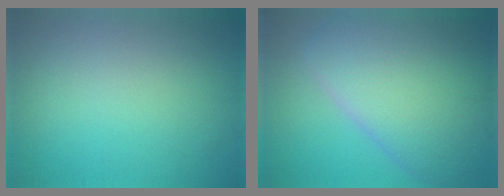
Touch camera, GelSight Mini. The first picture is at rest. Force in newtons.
{"total": 10.9, "press": 10.9, "slide": 0.8}